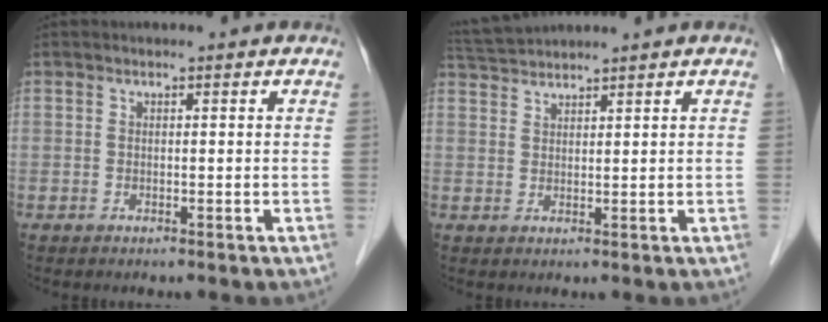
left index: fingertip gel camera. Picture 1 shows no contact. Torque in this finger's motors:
{"motor_torque": [-0.17, -0.12, 0.02, 0.00]}